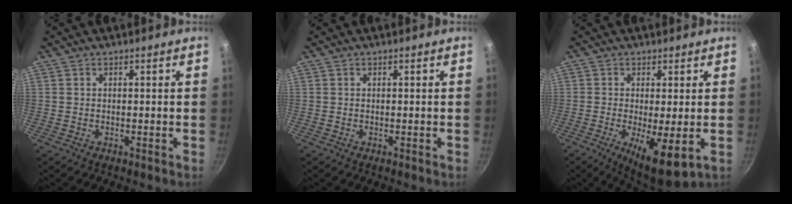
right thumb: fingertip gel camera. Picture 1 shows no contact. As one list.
[{"total": 0.0}, {"total": 9.3, "force": [-1.9, 2.6, 8.8], "torque": [-0.143, -0.012, -0.018]}]